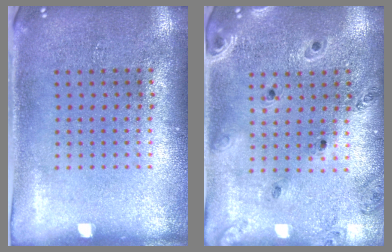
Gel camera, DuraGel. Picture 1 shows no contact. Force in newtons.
{"total": 0.6, "press": 0.6, "slide": 0.1}